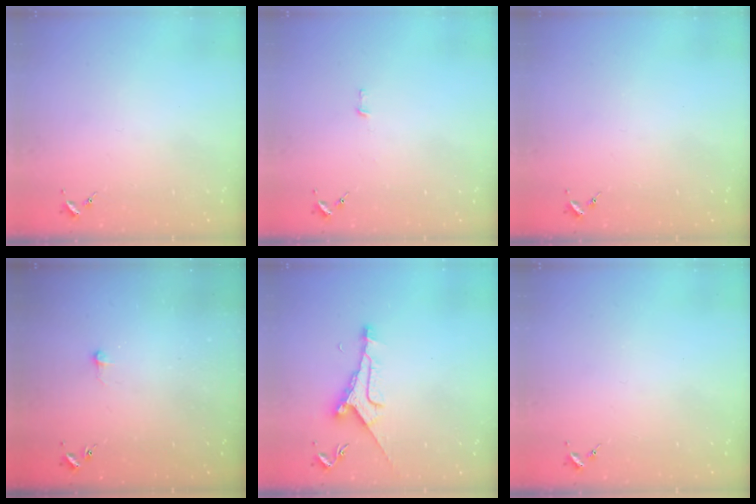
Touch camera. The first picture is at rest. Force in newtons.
{"total": 2.6, "press": 2.6, "slide": 0.2}
{"total": 0.0}
{"total": 6.1, "press": 6.1, "slide": 0.4}
{"total": 9.1, "press": 9.1, "slide": 0.7}
{"total": 0.0}